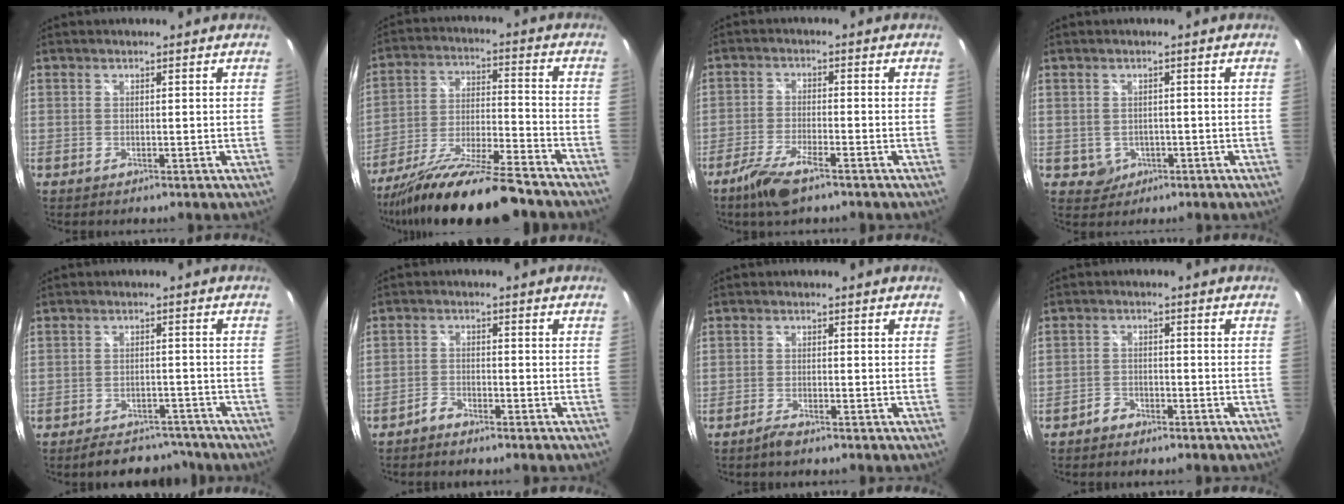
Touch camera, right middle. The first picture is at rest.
{"total": 20.3, "force": [-16.7, 1.7, 11.4], "torque": [-0.221, -0.049, -0.278]}
{"total": 7.3, "force": [-5.1, 1.5, 5.0], "torque": [-0.121, -0.014, -0.100]}
{"total": 3.1, "force": [-0.7, 2.9, 0.7], "torque": [-0.020, 0.002, 0.001]}
{"total": 9.1, "force": [-7.9, 3.6, 2.4], "torque": [-0.055, 0.009, -0.100]}
{"total": 2.5, "force": [-2.3, 0.7, 0.6], "torque": [-0.026, 0.002, -0.046]}
{"total": 2.2, "force": [-1.9, 0.2, 1.1], "torque": [-0.033, -0.004, -0.039]}
{"total": 2.7, "force": [-2.4, 1.2, 0.4], "torque": [-0.018, 0.003, -0.044]}